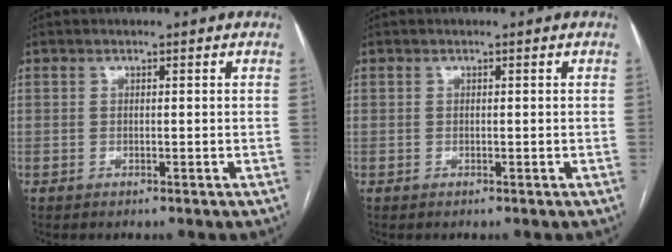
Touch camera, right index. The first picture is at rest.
{"total": 0.0}